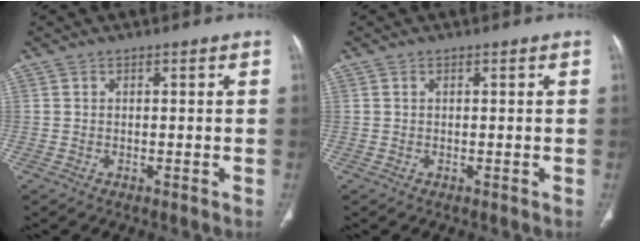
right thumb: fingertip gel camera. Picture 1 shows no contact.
{"total": 0.0}